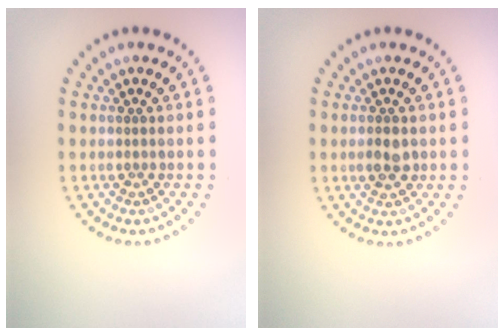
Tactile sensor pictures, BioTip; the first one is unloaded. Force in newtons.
{"total": 1.9, "press": 1.8, "slide": 0.3}